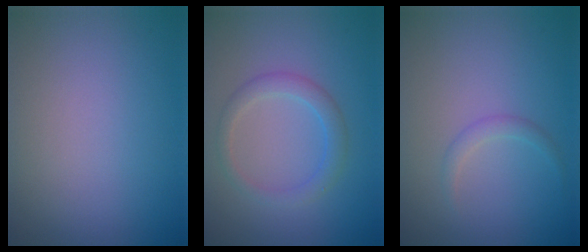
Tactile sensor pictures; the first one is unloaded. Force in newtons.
{"total": 2.2, "press": 2.2, "slide": 0.1}
{"total": 1.0, "press": 1.0, "slide": 0.1}